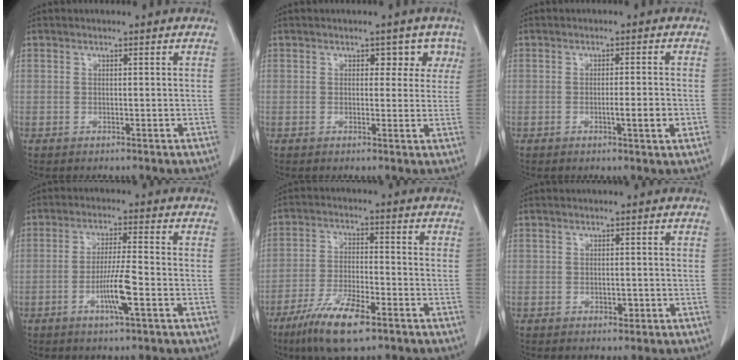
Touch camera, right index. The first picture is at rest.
{"total": 3.5, "force": [1.6, 2.7, 1.6], "torque": [0.008, 0.009, 0.011]}
{"total": 3.7, "force": [-1.0, 0.1, 3.6], "torque": [-0.051, -0.003, -0.015]}
{"total": 6.3, "force": [-2.3, -0.2, 5.9], "torque": [-0.111, -0.008, -0.044]}
{"total": 9.9, "force": [-6.2, 2.1, 7.4], "torque": [-0.143, -0.017, -0.111]}
{"total": 1.0, "force": [-0.3, 0.7, 0.7], "torque": [-0.011, 0.000, -0.002]}